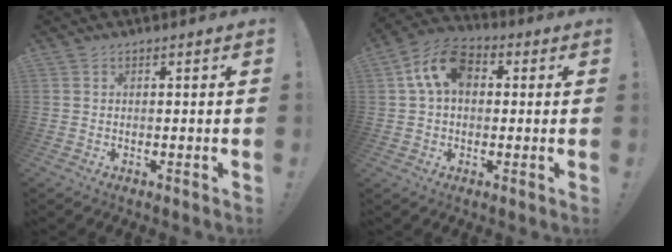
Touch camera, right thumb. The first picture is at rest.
{"total": 11.7, "force": [3.1, 7.7, 8.2], "torque": [-0.152, 0.013, 0.062]}